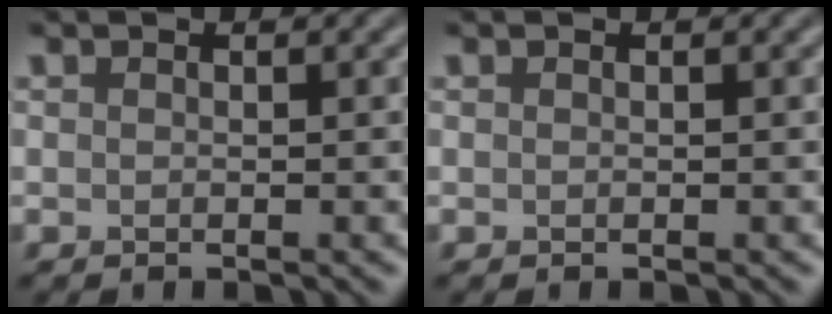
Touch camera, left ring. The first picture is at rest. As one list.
[{"total": 0.0}]